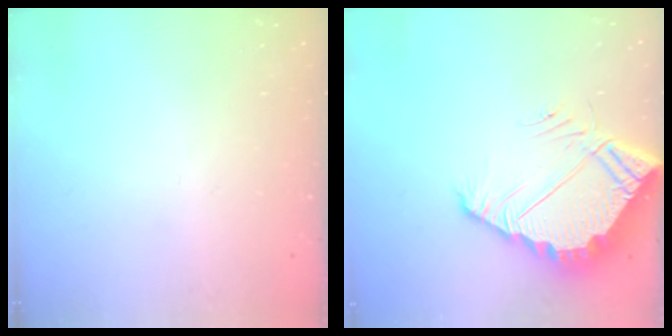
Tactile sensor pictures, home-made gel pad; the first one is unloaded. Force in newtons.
{"total": 7.1, "press": 7.1, "slide": 0.3}